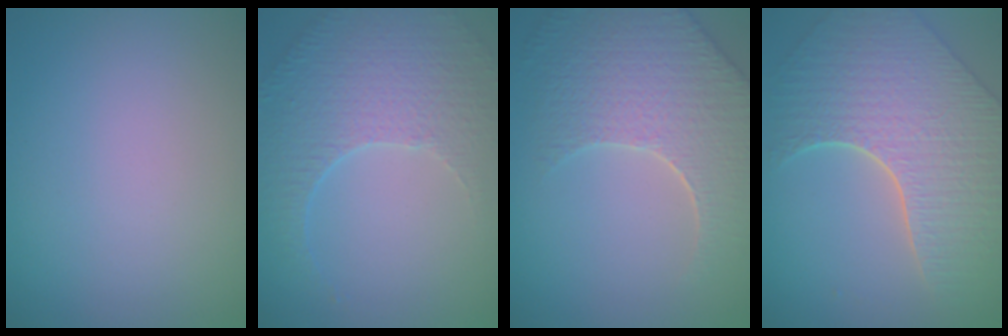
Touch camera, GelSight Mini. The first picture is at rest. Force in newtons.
{"total": 5.1, "press": 3.7, "slide": 3.5}
{"total": 7.5, "press": 5.7, "slide": 4.9}
{"total": 8.3, "press": 6.1, "slide": 5.6}